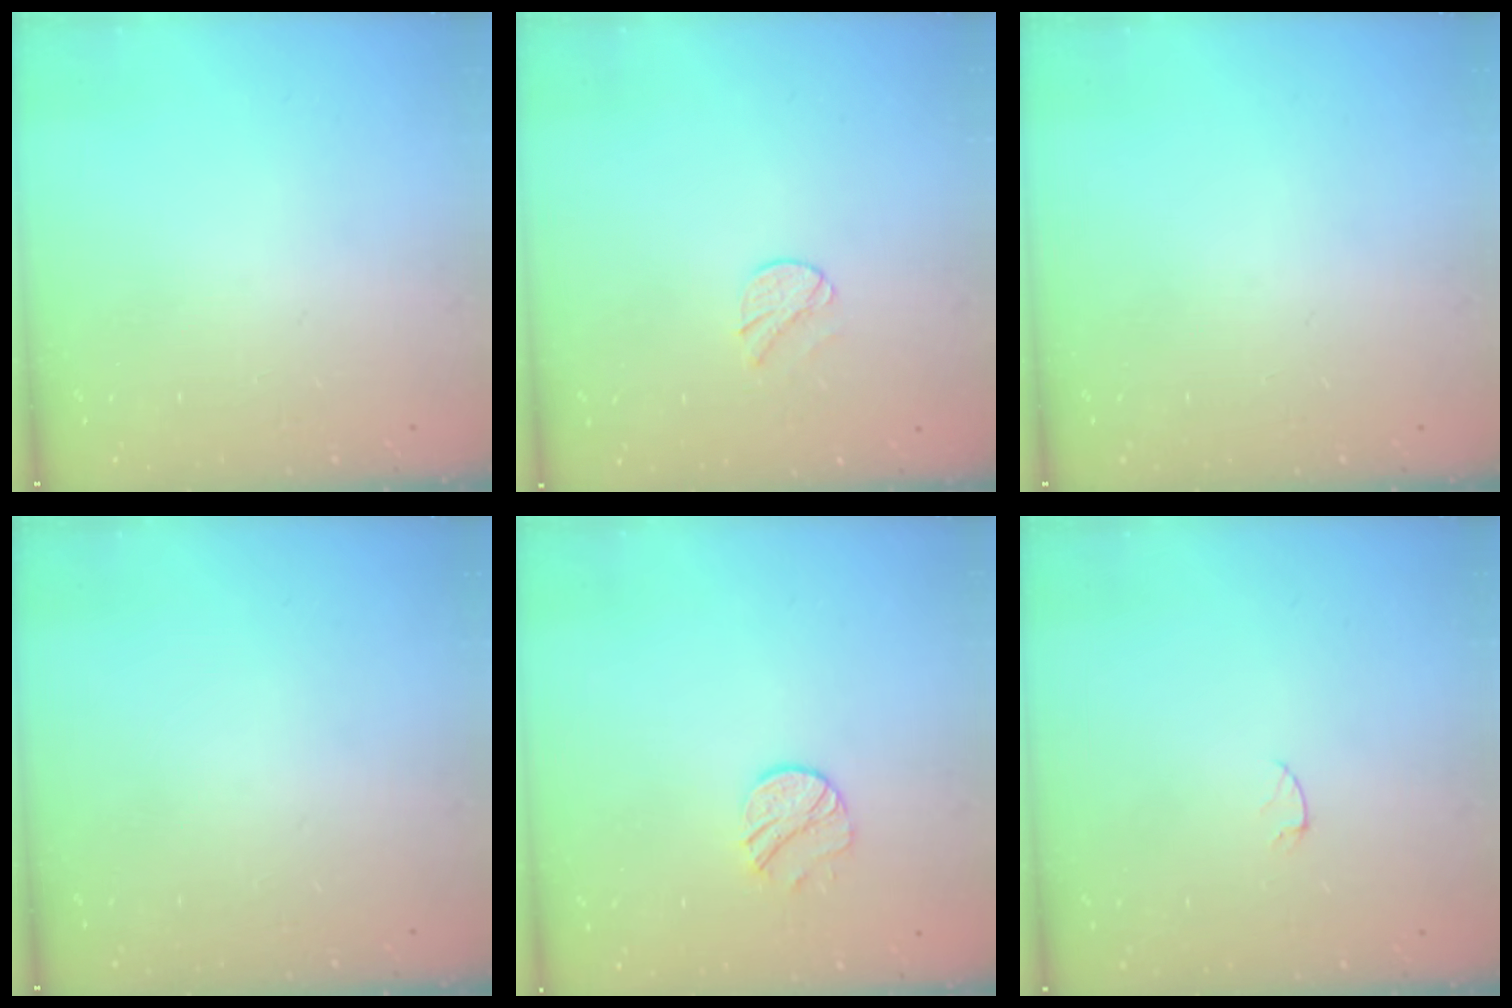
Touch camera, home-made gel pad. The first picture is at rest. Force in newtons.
{"total": 5.3, "press": 5.3, "slide": 0.6}
{"total": 0.0}
{"total": 0.0}
{"total": 8.3, "press": 8.3, "slide": 0.8}
{"total": 2.9, "press": 2.9, "slide": 0.3}